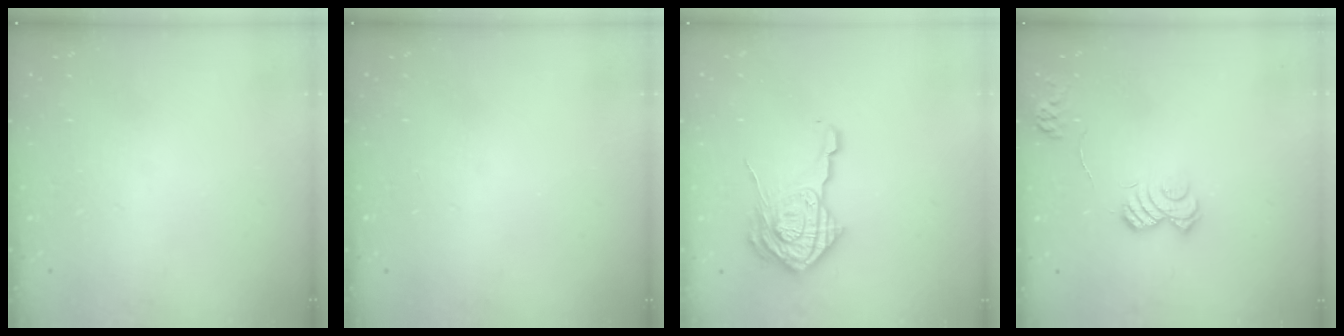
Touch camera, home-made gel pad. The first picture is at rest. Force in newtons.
{"total": 0.0}
{"total": 17.6, "press": 17.6, "slide": 1.2}
{"total": 9.8, "press": 9.7, "slide": 0.7}